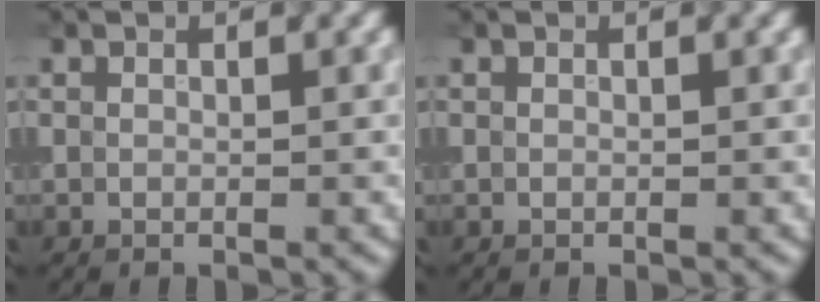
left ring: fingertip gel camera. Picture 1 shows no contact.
{"total": 0.0}